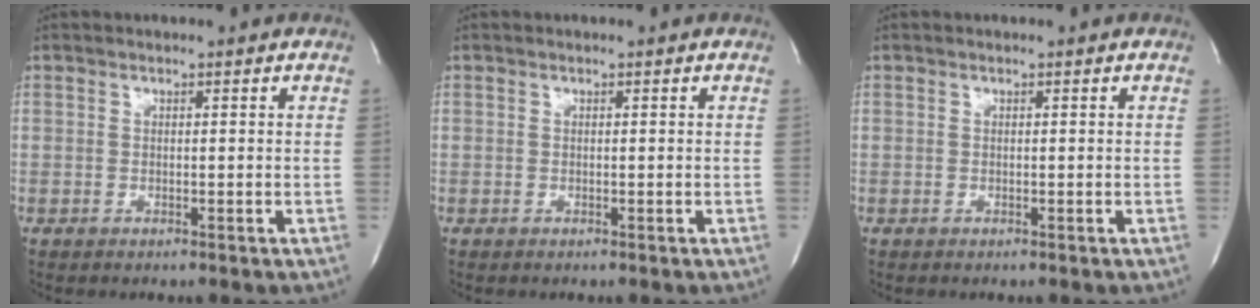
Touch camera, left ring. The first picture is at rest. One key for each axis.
{"total": 0.0}
{"total": 0.0}